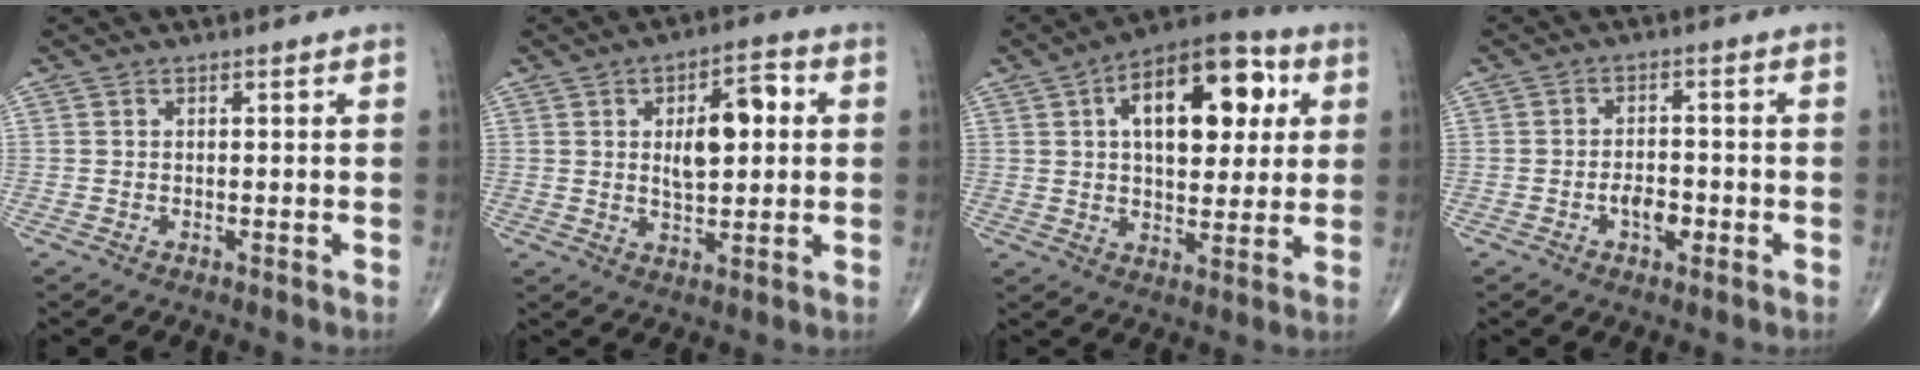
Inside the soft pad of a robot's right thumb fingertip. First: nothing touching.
{"total": 9.9, "force": [1.7, 4.7, 8.6], "torque": [-0.105, 0.007, 0.025]}
{"total": 18.6, "force": [5.3, 9.7, 15.0], "torque": [-0.177, 0.010, 0.071]}
{"total": 4.3, "force": [-1.5, 2.3, 3.3], "torque": [-0.044, 0.012, -0.025]}